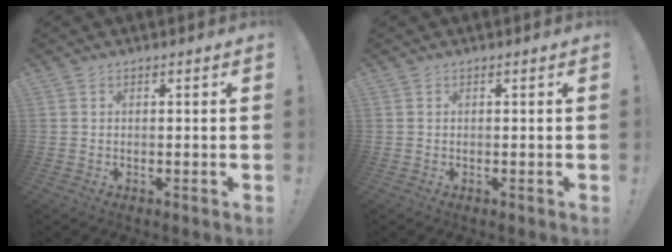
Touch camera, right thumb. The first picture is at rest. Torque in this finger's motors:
{"motor_torque": [0.00, 0.00, 0.01, 0.01, 0.00]}